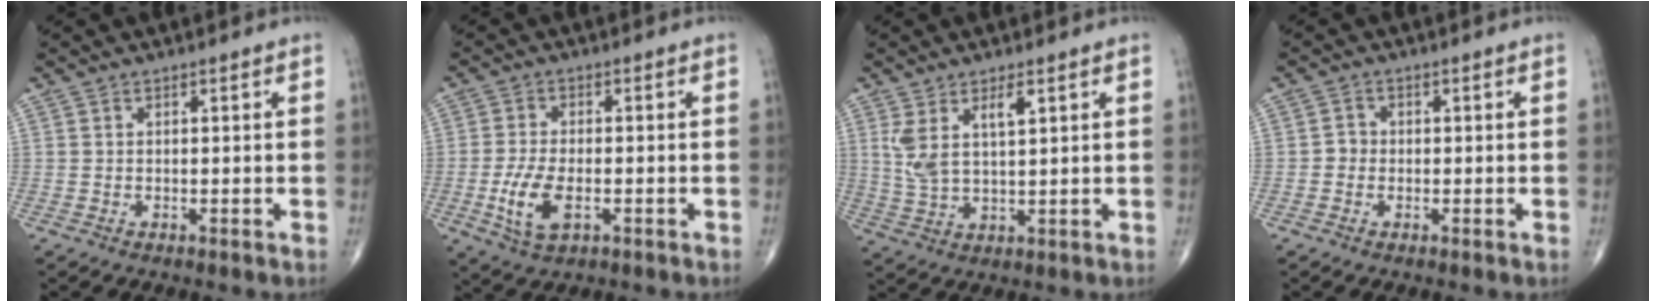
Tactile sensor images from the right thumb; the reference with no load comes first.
{"total": 7.6, "force": [-2.1, 3.7, 6.3], "torque": [-0.134, 0.001, -0.036]}
{"total": 7.1, "force": [2.9, 2.8, 5.9], "torque": [-0.119, -0.008, 0.066]}
{"total": 1.8, "force": [-0.4, 1.7, 0.6], "torque": [0.002, 0.007, -0.012]}